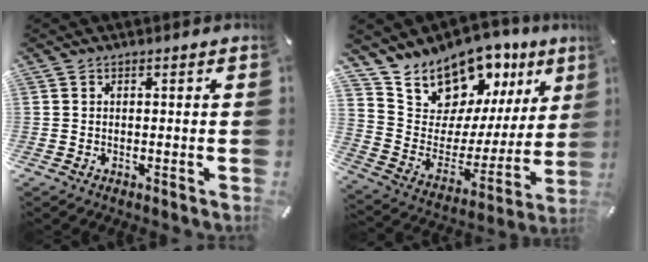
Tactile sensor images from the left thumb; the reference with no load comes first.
{"total": 13.8, "force": [12.3, 6.2, -0.6], "torque": [0.002, -0.138, 0.222]}